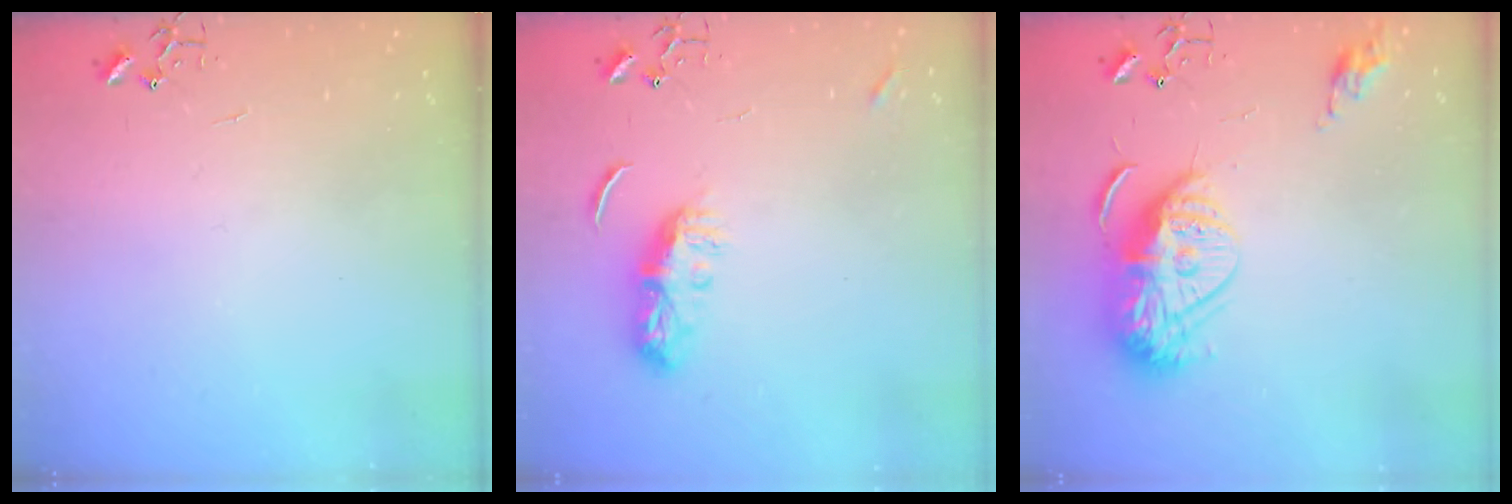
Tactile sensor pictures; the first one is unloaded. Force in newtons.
{"total": 7.4, "press": 7.4, "slide": 0.5}
{"total": 15.5, "press": 15.4, "slide": 1.4}